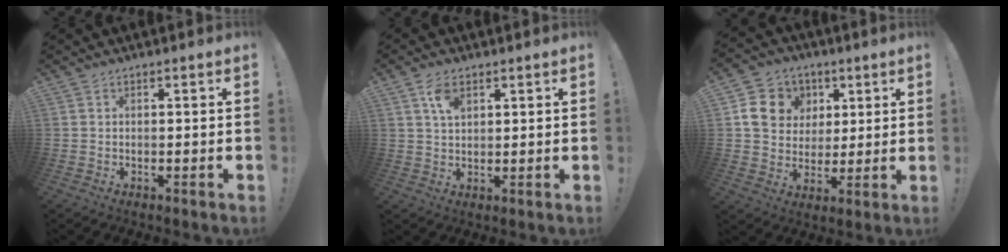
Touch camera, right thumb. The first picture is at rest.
{"total": 5.1, "force": [2.7, 2.7, 3.5], "torque": [-0.049, -0.009, 0.045]}
{"total": 12.3, "force": [3.9, 10.8, 4.5], "torque": [-0.065, -0.012, 0.082]}